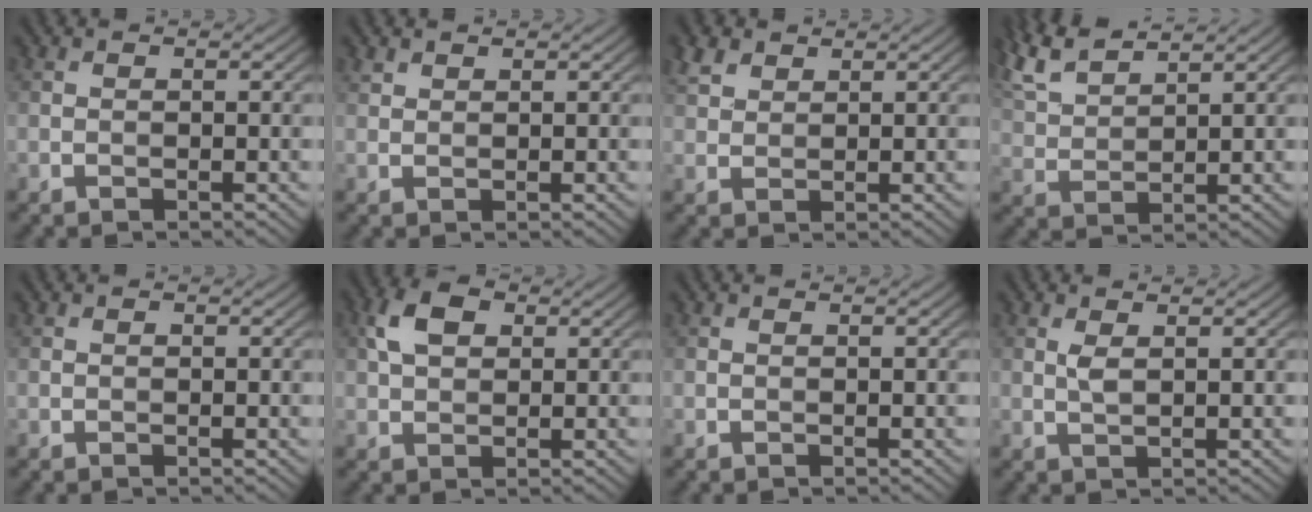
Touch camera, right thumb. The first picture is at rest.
{"total": 1.2, "force": [1.0, 0.5, 0.3], "torque": [-0.008, 0.001, 0.024]}
{"total": 3.1, "force": [2.1, 1.9, 1.3], "torque": [-0.036, 0.007, 0.045]}
{"total": 7.1, "force": [5.8, 1.6, 3.7], "torque": [-0.102, 0.020, 0.124]}
{"total": 0.0}
{"total": 4.8, "force": [1.6, 3.1, 3.3], "torque": [-0.074, 0.011, 0.024]}
{"total": 0.0}
{"total": 1.5, "force": [0.5, 0.4, 1.3], "torque": [-0.038, 0.000, 0.013]}